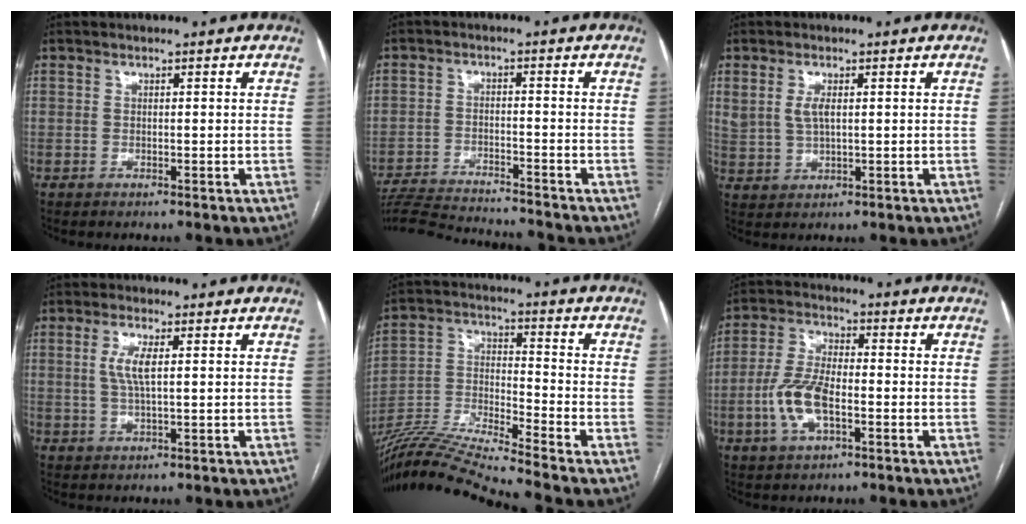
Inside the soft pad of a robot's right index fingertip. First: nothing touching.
{"total": 13.5, "force": [-12.9, 0.6, 4.0], "torque": [-0.067, -0.006, -0.199]}
{"total": 4.2, "force": [1.4, 2.0, 3.4], "torque": [-0.078, 0.009, 0.034]}
{"total": 4.2, "force": [0.9, 0.8, 4.0], "torque": [-0.084, 0.001, 0.018]}
{"total": 15.2, "force": [-14.0, -2.6, 5.2], "torque": [-0.098, -0.001, -0.258]}
{"total": 8.6, "force": [-2.5, 3.4, 7.5], "torque": [-0.168, 0.005, -0.047]}